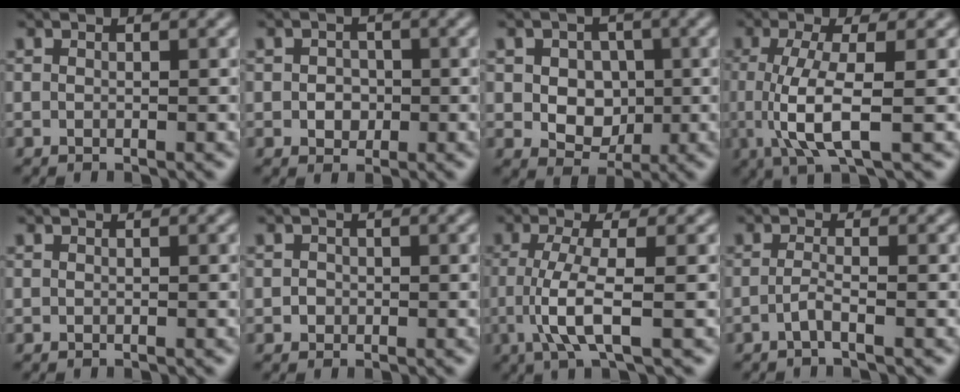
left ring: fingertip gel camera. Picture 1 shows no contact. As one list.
[{"total": 1.8, "force": [-0.1, 1.6, 0.8], "torque": [-0.011, -0.002, -0.004]}, {"total": 4.4, "force": [0.2, 3.6, 2.5], "torque": [-0.032, 0.002, -0.004]}, {"total": 5.4, "force": [-0.5, 1.3, 5.2], "torque": [-0.107, -0.009, -0.008]}, {"total": 0.0}, {"total": 0.8, "force": [-0.1, 0.8, 0.1], "torque": [0.002, -0.002, -0.004]}, {"total": 4.4, "force": [-0.6, 0.9, 4.2], "torque": [-0.091, -0.008, -0.013]}, {"total": 1.4, "force": [-0.6, 0.2, 1.2], "torque": [-0.026, 0.001, -0.017]}]